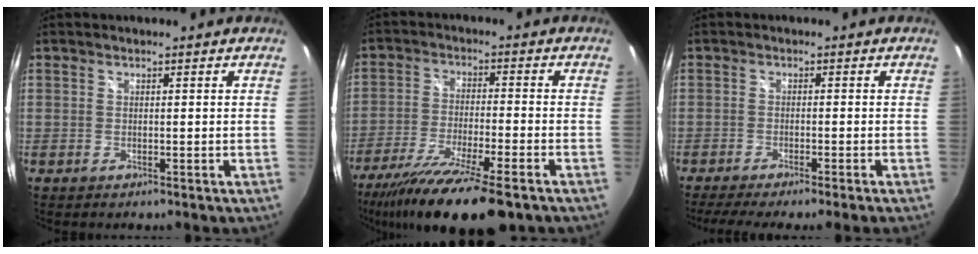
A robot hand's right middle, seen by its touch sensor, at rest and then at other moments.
{"total": 17.3, "force": [-13.1, 2.4, 11.1], "torque": [-0.220, -0.049, -0.222]}
{"total": 7.0, "force": [-5.8, -1.4, 3.5], "torque": [-0.073, -0.026, -0.092]}